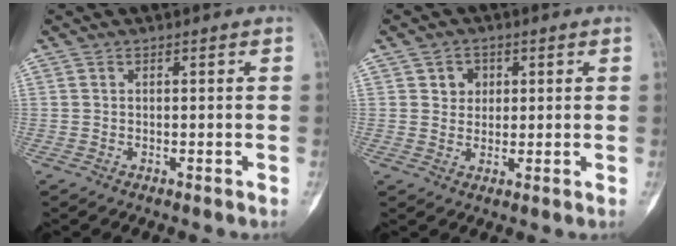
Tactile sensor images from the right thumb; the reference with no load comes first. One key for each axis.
{"total": 3.6, "fx": 1.2, "fy": 3.1, "fz": 1.3, "tx": 0.000, "ty": -0.002, "tz": 0.018}